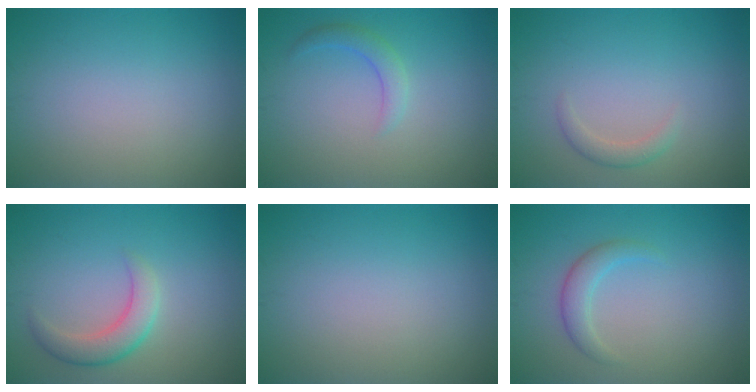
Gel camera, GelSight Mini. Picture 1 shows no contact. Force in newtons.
{"total": 1.7, "press": 1.7, "slide": 0.1}
{"total": 1.4, "press": 1.4, "slide": 0.1}
{"total": 3.2, "press": 3.2, "slide": 0.2}
{"total": 0.0}
{"total": 2.0, "press": 2.0, "slide": 0.1}